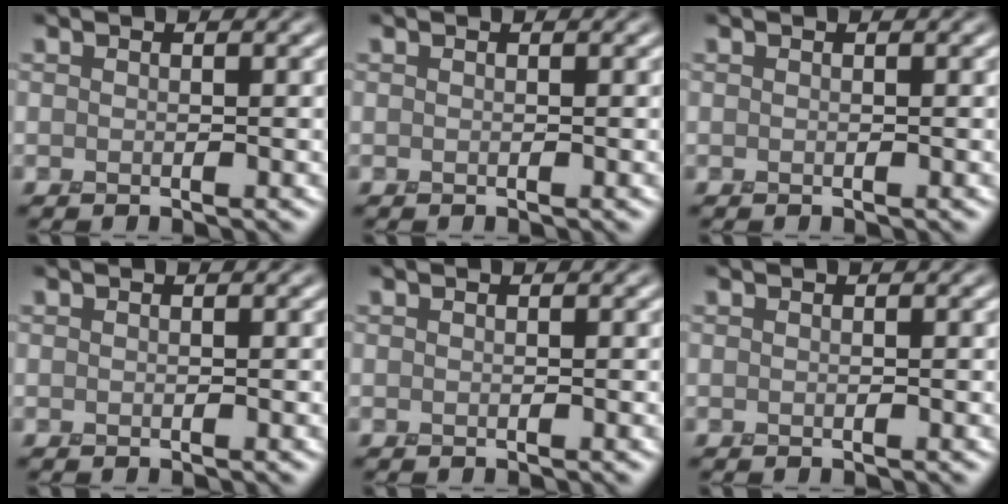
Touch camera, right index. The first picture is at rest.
{"total": 0.0}
{"total": 0.0}
{"total": 0.0}
{"total": 0.0}
{"total": 0.0}